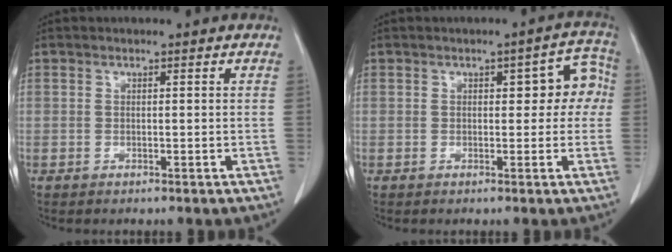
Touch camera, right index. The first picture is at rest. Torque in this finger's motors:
{"motor_torque": [0.14, 0.04, 0.07, 0.01]}